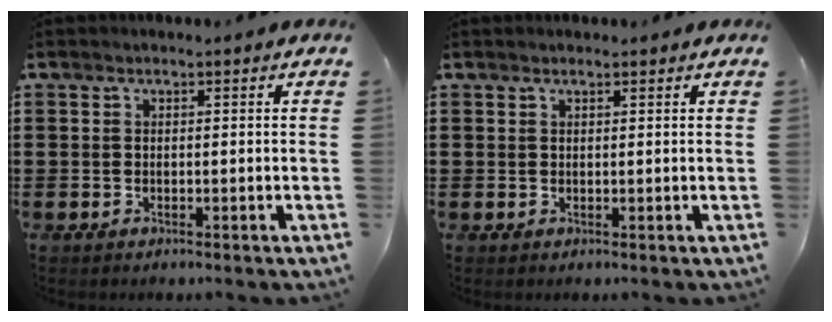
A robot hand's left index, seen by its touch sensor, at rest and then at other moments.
{"total": 0.7, "force": [0.6, 0.1, 0.3], "torque": [-0.007, 0.000, 0.012]}